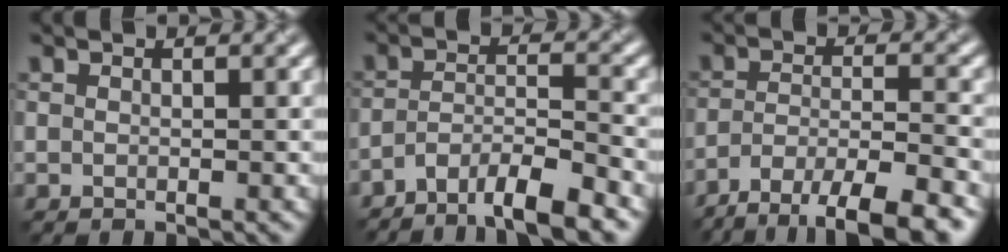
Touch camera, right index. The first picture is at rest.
{"total": 6.5, "force": [-5.1, 1.2, 3.7], "torque": [-0.058, -0.001, -0.089]}
{"total": 8.3, "force": [-6.2, 2.1, 5.1], "torque": [-0.077, -0.003, -0.101]}